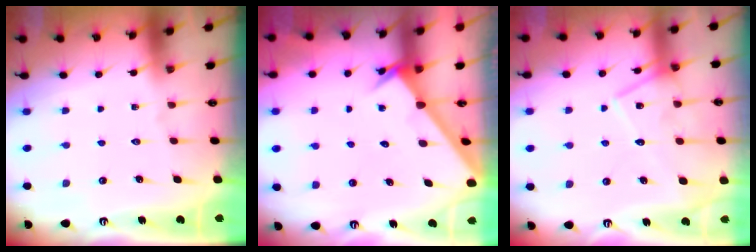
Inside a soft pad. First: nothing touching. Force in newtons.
{"total": 2.6, "press": 2.6, "slide": 0.1}
{"total": 14.6, "press": 14.6, "slide": 1.2}